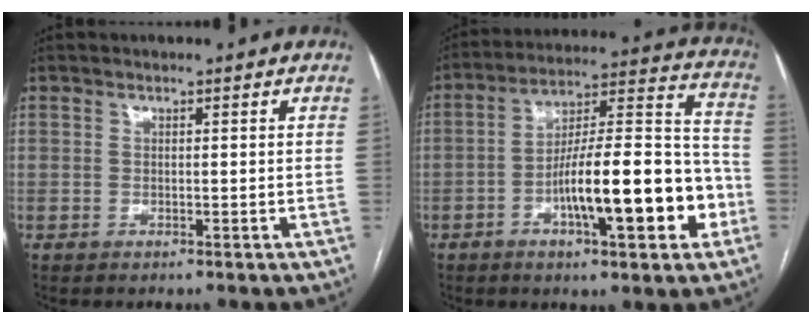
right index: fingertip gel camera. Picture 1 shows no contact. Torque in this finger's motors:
{"motor_torque": [1.30, -0.84, 1.05, 0.21]}